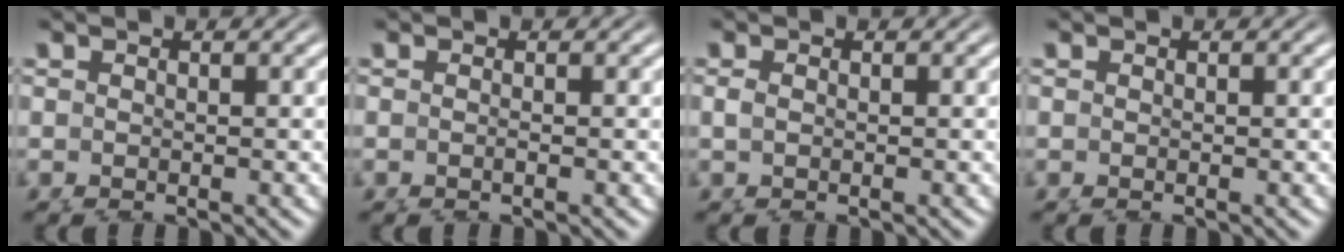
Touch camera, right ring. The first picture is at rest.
{"total": 0.6, "force": [0.0, -0.3, 0.5], "torque": [-0.008, -0.001, 0.001]}
{"total": 0.7, "force": [0.3, -0.4, 0.4], "torque": [-0.010, -0.005, 0.010]}
{"total": 0.0}